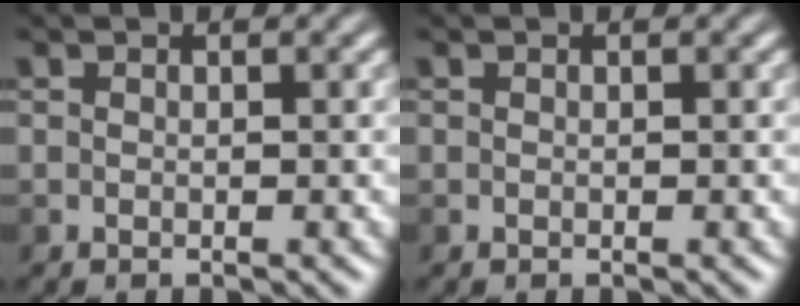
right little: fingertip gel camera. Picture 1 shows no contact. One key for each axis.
{"total": 0.0}